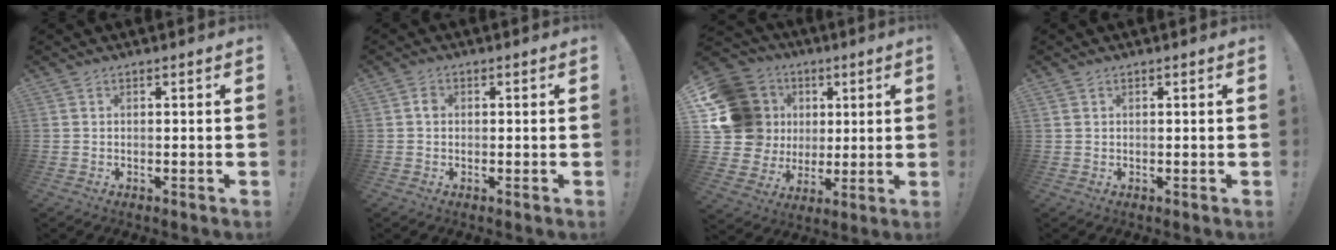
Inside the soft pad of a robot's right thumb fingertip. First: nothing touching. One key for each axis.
{"total": 1.7, "fx": -0.1, "fy": 1.4, "fz": 0.9, "tx": -0.012, "ty": 0.005, "tz": -0.004}
{"total": 20.1, "fx": 4.5, "fy": 17.2, "fz": 9.4, "tx": -0.195, "ty": -0.015, "tz": 0.121}
{"total": 0.7, "fx": 0.5, "fy": 0.5, "fz": 0.2, "tx": -0.006, "ty": 0.001, "tz": 0.010}